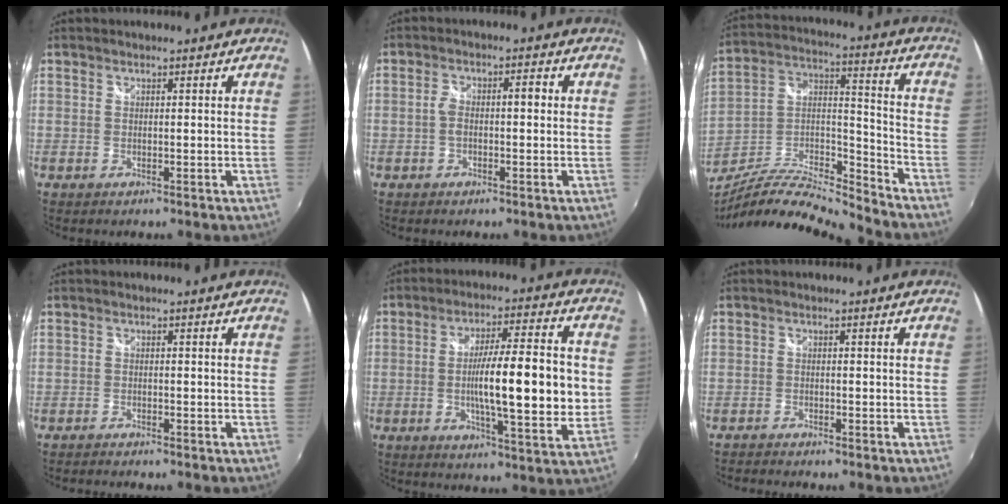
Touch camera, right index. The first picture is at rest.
{"total": 4.2, "force": [-0.6, 1.7, 3.7], "torque": [-0.068, 0.012, -0.011]}
{"total": 16.3, "force": [-14.4, 1.8, 7.4], "torque": [-0.146, 0.006, -0.266]}
{"total": 2.2, "force": [-2.2, 0.1, 0.5], "torque": [-0.025, -0.009, -0.039]}
{"total": 15.3, "force": [-0.7, 2.3, 15.2], "torque": [-0.245, -0.005, -0.010]}
{"total": 2.5, "force": [-2.4, 0.2, 0.4], "torque": [-0.024, -0.011, -0.047]}